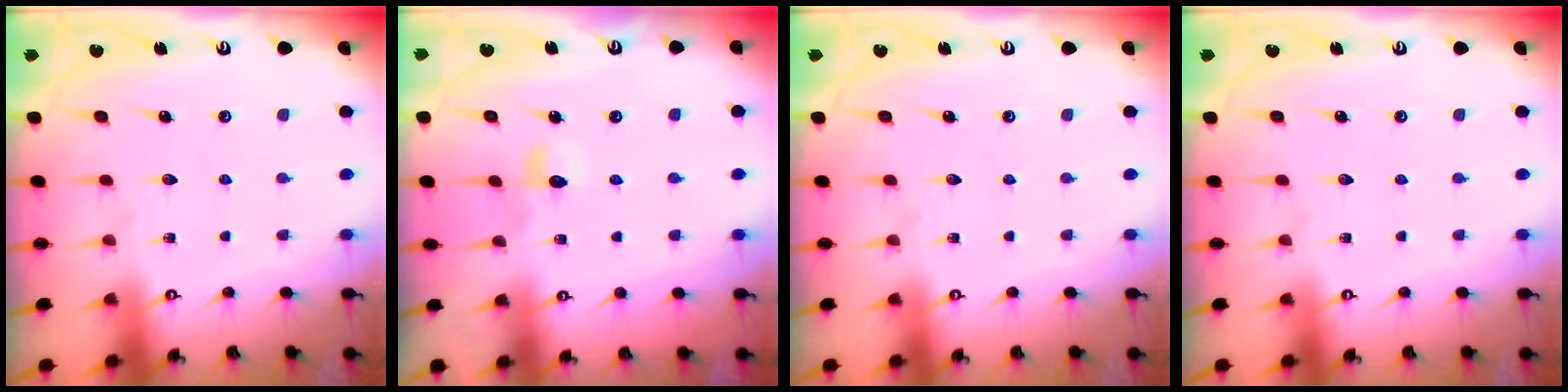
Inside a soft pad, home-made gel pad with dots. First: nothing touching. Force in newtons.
{"total": 3.3, "press": 3.3, "slide": 0.6}
{"total": 0.0}
{"total": 0.0}